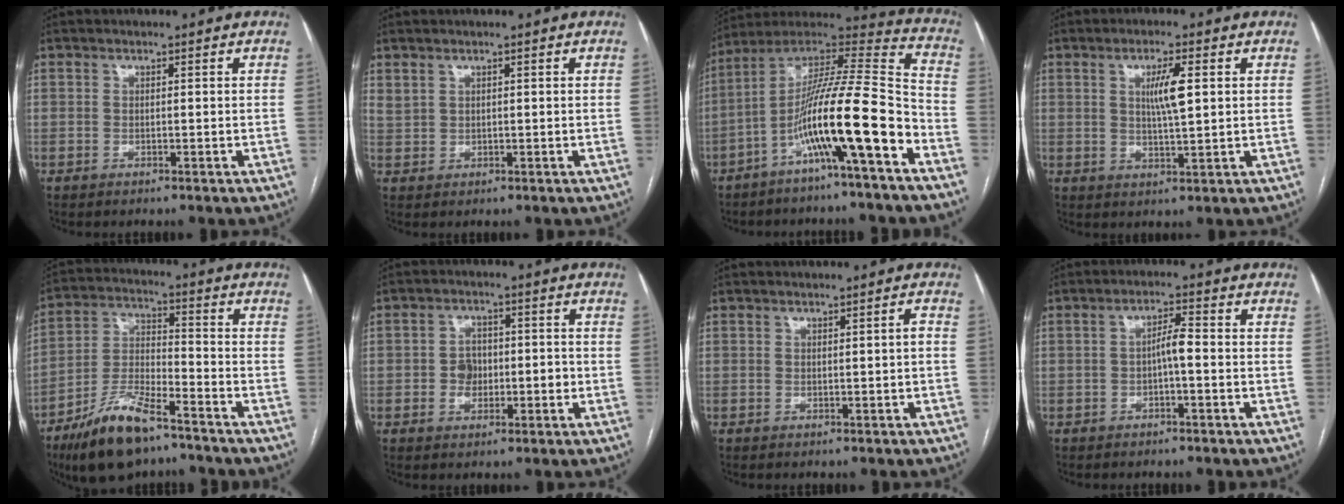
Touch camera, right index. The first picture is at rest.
{"total": 1.6, "force": [1.3, 0.8, 0.5], "torque": [-0.011, 0.009, 0.031]}
{"total": 16.9, "force": [-7.3, 0.2, 15.3], "torque": [-0.271, 0.007, -0.131]}
{"total": 5.2, "force": [1.3, 0.5, 5.0], "torque": [-0.091, -0.001, 0.024]}
{"total": 13.3, "force": [-9.3, 3.6, 8.8], "torque": [-0.181, -0.011, -0.170]}
{"total": 4.5, "force": [-0.8, 3.3, 2.9], "torque": [-0.046, 0.015, -0.011]}
{"total": 0.9, "force": [-0.1, 0.0, 0.9], "torque": [-0.012, 0.001, 0.001]}
{"total": 3.2, "force": [-0.7, 0.5, 3.0], "torque": [-0.051, 0.010, -0.011]}